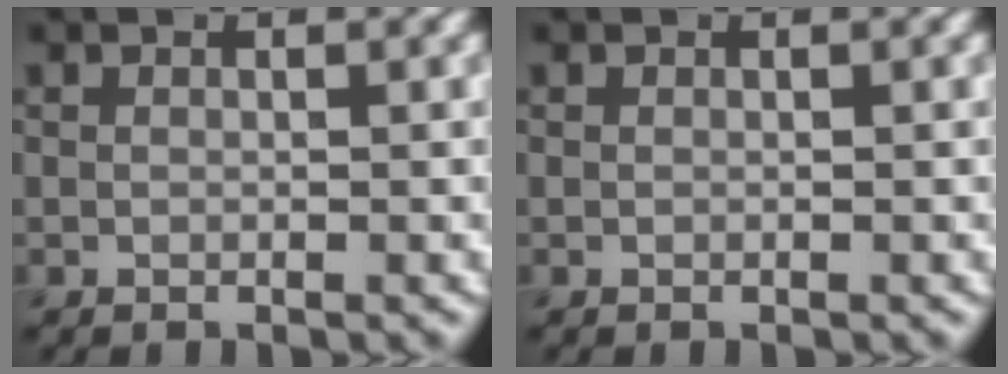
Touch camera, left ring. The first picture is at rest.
{"total": 0.0}